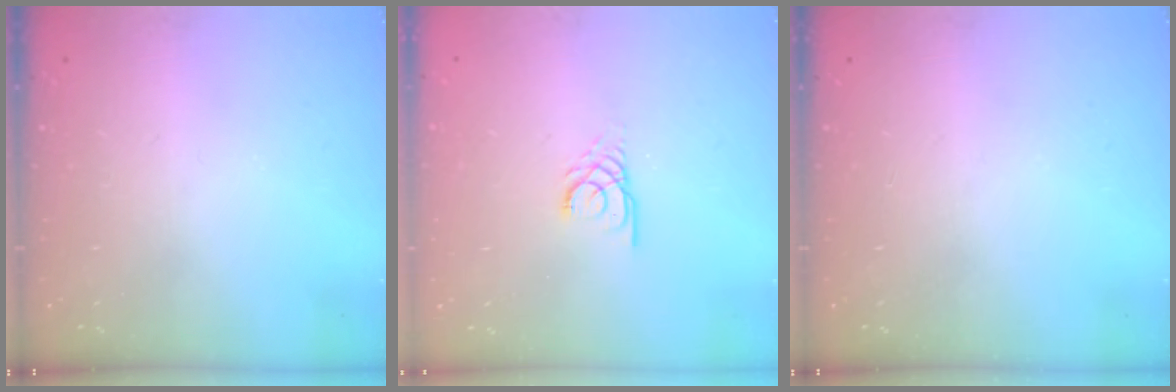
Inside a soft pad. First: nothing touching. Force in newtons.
{"total": 2.9, "press": 2.9, "slide": 0.3}
{"total": 0.0}